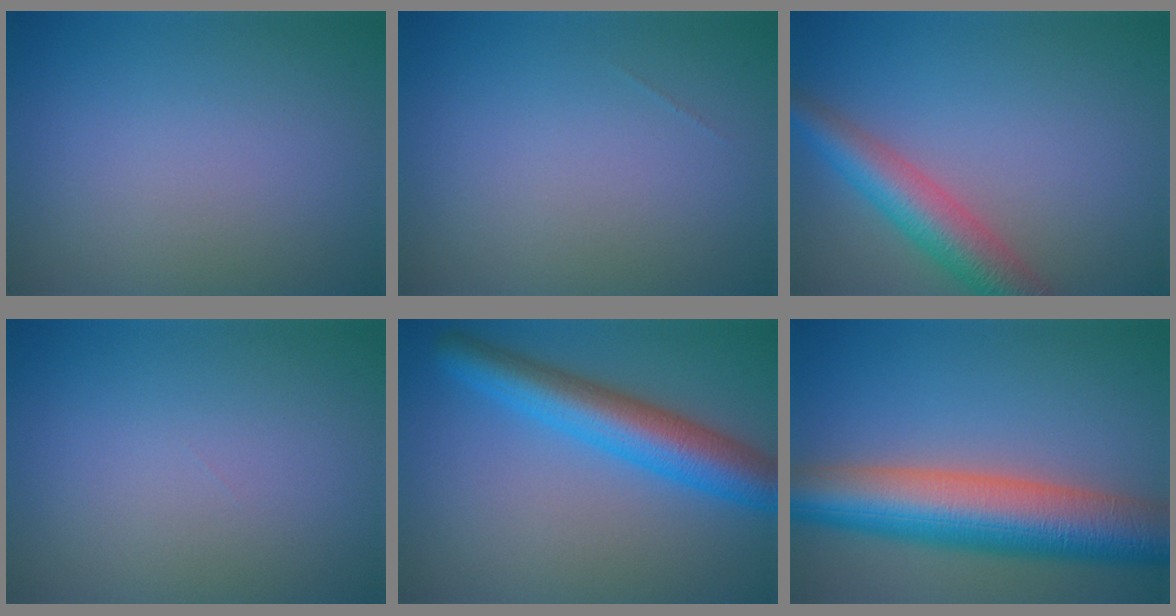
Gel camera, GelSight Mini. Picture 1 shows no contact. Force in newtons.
{"total": 0.0}
{"total": 5.3, "press": 5.3, "slide": 0.2}
{"total": 0.0}
{"total": 6.7, "press": 6.7, "slide": 0.2}
{"total": 10.8, "press": 10.7, "slide": 0.5}